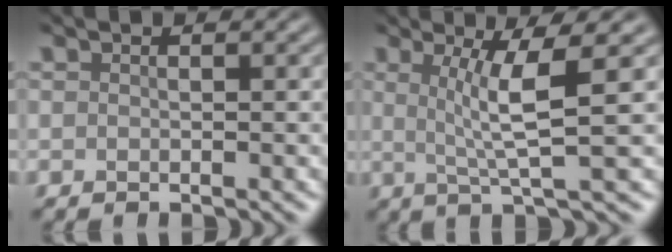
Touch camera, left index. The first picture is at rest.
{"total": 4.9, "force": [0.9, 0.7, 4.7], "torque": [-0.086, -0.001, 0.022]}